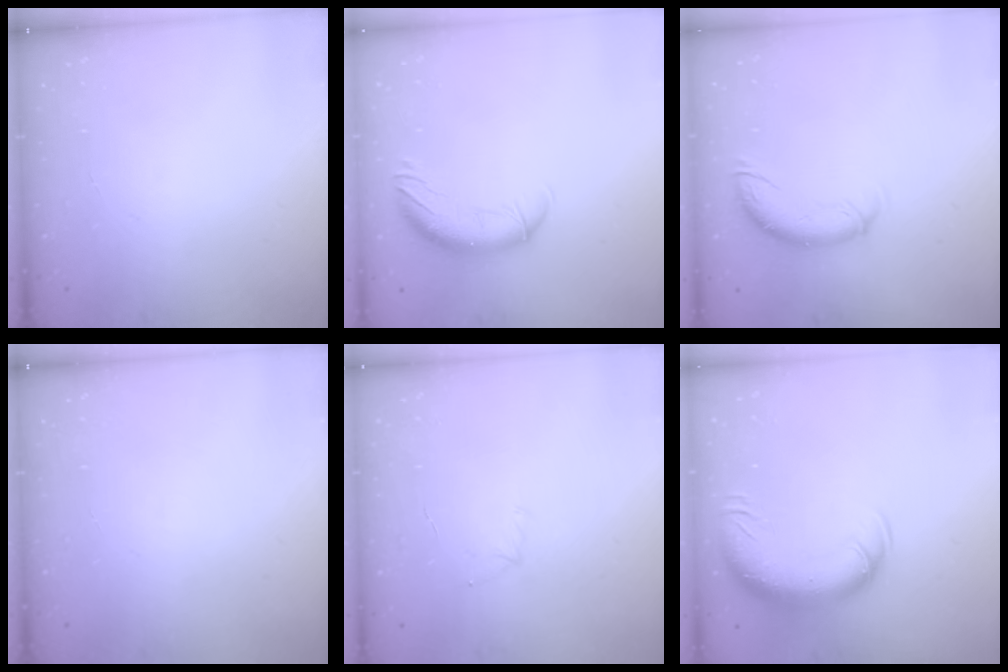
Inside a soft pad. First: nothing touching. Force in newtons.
{"total": 11.2, "press": 11.1, "slide": 1.7}
{"total": 10.7, "press": 10.6, "slide": 1.5}
{"total": 0.0}
{"total": 4.2, "press": 4.0, "slide": 1.1}
{"total": 13.1, "press": 12.8, "slide": 3.1}